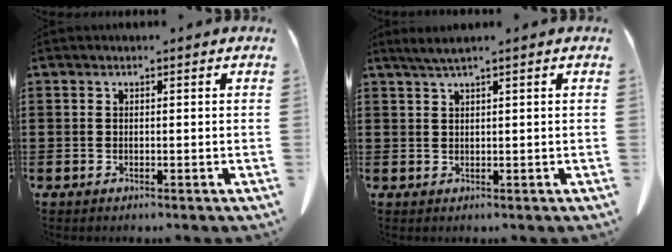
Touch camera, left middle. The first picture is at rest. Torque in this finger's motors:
{"motor_torque": [0.05, 0.00, 0.10, 0.03]}